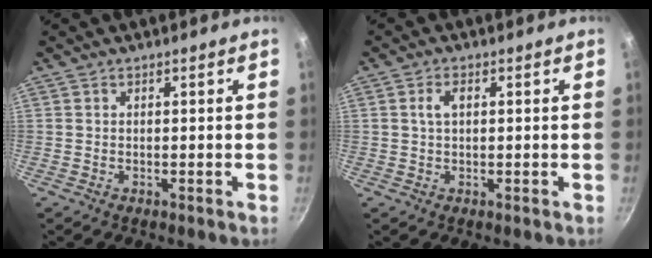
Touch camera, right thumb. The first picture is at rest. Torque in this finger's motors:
{"motor_torque": [-0.47, 0.64, 0.53, 0.26, 0.02]}